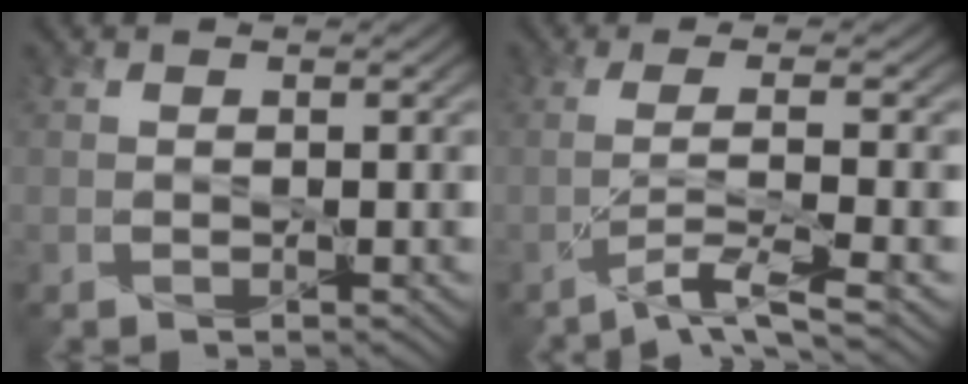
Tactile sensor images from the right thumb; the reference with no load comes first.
{"total": 5.1, "force": [-2.4, 0.3, 4.5], "torque": [-0.069, 0.009, -0.064]}